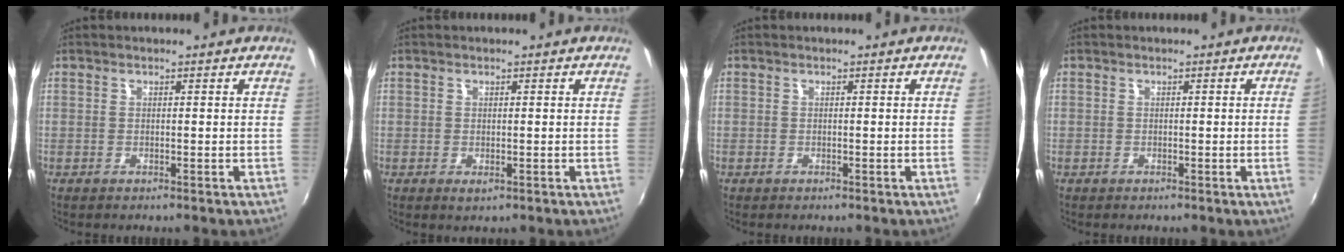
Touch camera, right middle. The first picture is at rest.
{"total": 0.8, "force": [-0.1, 0.5, 0.6], "torque": [-0.012, -0.003, -0.001]}
{"total": 0.0}
{"total": 1.2, "force": [0.0, -0.7, 1.0], "torque": [-0.008, -0.008, 0.000]}